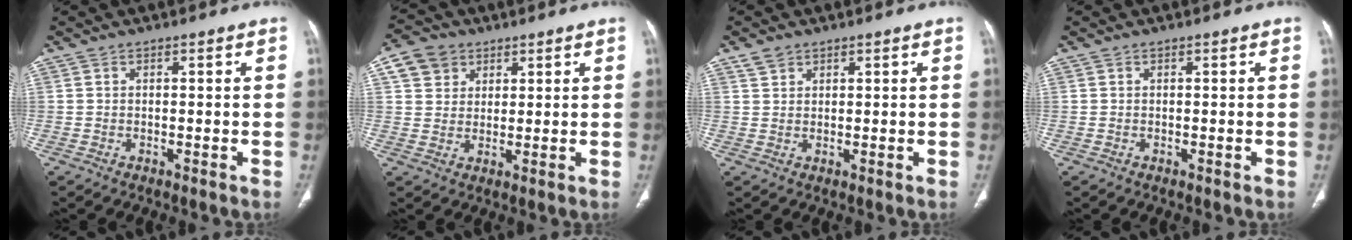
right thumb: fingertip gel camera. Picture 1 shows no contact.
{"total": 6.8, "force": [3.0, 5.7, 2.2], "torque": [-0.019, -0.002, 0.054]}
{"total": 2.3, "force": [1.7, 1.5, 0.7], "torque": [-0.010, 0.000, 0.033]}
{"total": 0.0}